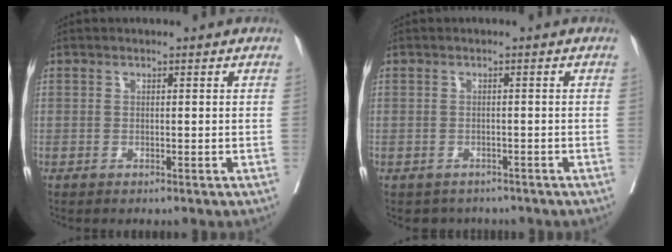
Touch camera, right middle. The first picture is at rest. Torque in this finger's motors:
{"motor_torque": [0.14, -0.09, -0.01, 0.01]}